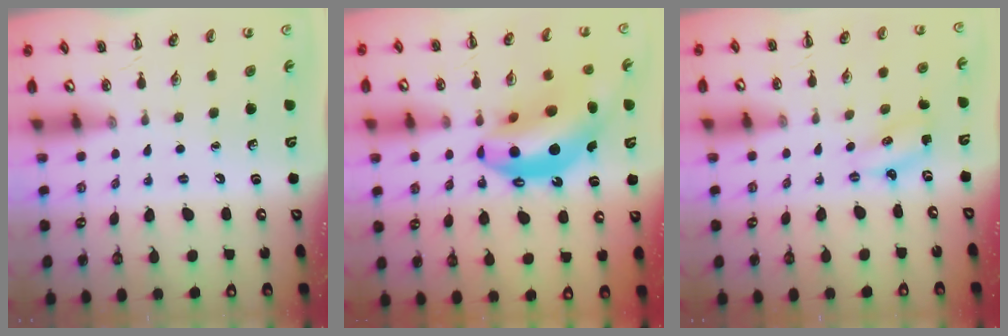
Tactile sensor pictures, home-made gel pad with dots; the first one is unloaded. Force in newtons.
{"total": 17.5, "press": 16.8, "slide": 4.8}
{"total": 2.4, "press": 2.3, "slide": 0.6}